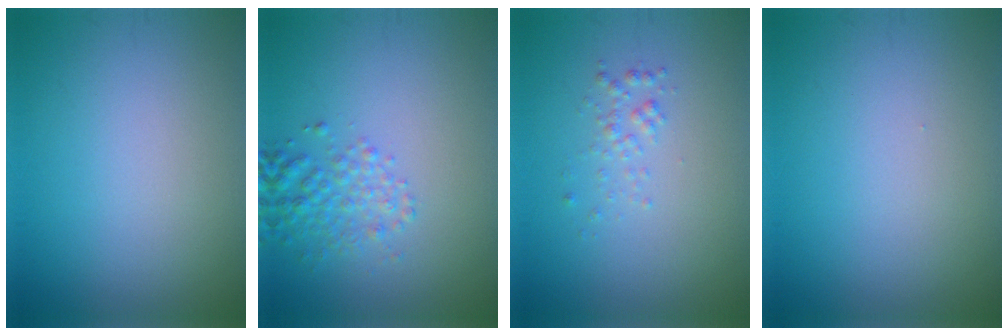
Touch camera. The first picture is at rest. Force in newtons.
{"total": 2.6, "press": 2.6, "slide": 0.1}
{"total": 1.1, "press": 1.1, "slide": 0.1}
{"total": 0.0}